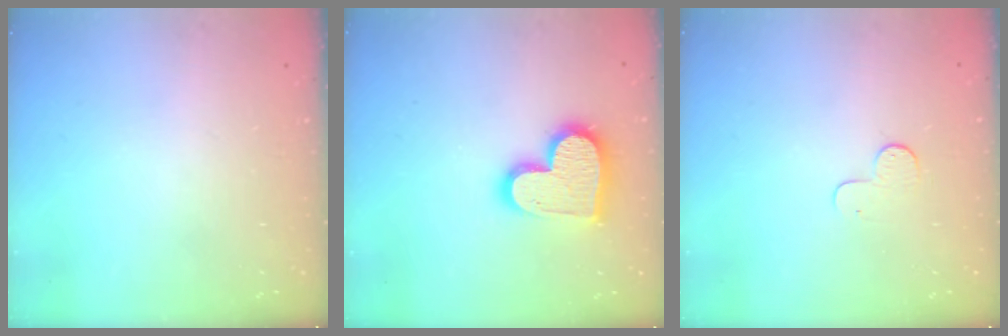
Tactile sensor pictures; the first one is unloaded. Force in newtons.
{"total": 15.9, "press": 15.8, "slide": 1.5}
{"total": 4.8, "press": 4.7, "slide": 0.5}